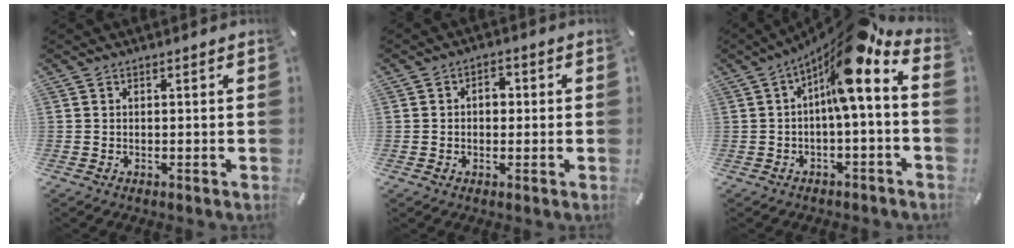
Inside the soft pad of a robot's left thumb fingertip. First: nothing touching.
{"total": 3.6, "force": [-0.1, 2.5, 2.6], "torque": [-0.036, 0.005, -0.009]}
{"total": 11.4, "force": [4.4, 1.8, 10.3], "torque": [-0.169, -0.045, 0.069]}